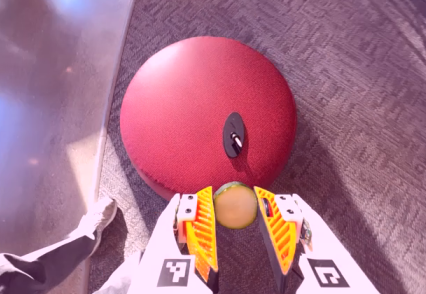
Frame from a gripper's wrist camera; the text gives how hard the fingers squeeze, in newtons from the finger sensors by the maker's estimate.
{"total": 6.1, "left": 5.8, "right": 6.3}